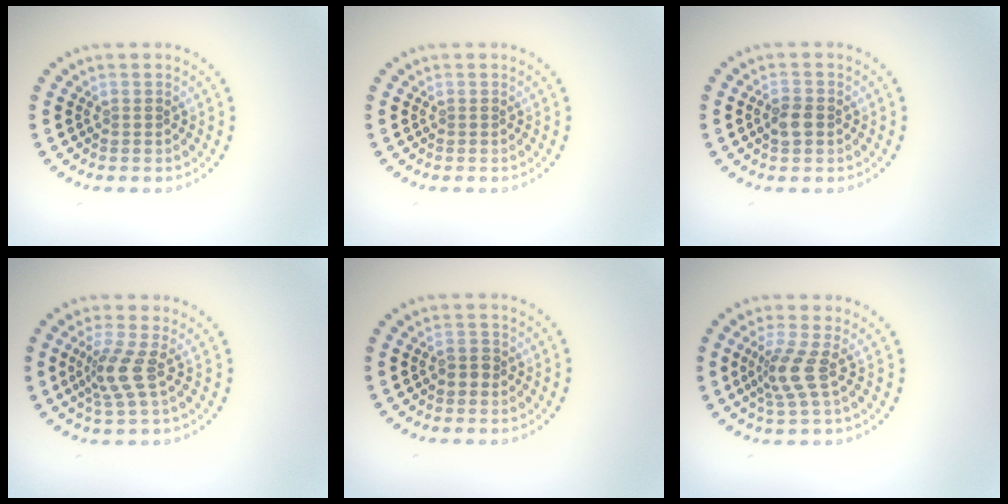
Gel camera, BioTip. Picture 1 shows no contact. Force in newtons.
{"total": 0.0}
{"total": 1.7, "press": 1.7, "slide": 0.2}
{"total": 2.8, "press": 2.0, "slide": 2.0}
{"total": 1.4, "press": 1.3, "slide": 0.4}
{"total": 2.9, "press": 2.1, "slide": 2.0}